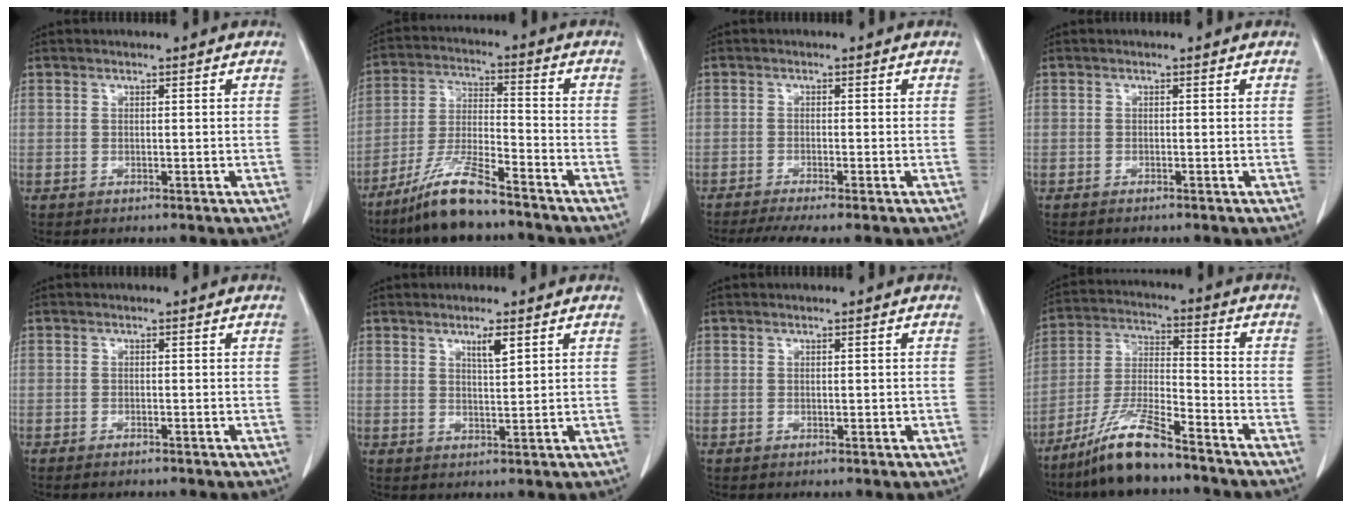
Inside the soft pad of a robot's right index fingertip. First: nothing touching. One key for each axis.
{"total": 10.6, "fx": -8.3, "fy": 1.2, "fz": 6.5, "tx": -0.134, "ty": -0.022, "tz": -0.160}
{"total": 5.6, "fx": -4.4, "fy": -0.1, "fz": 3.4, "tx": -0.050, "ty": -0.009, "tz": -0.071}
{"total": 0.6, "fx": -0.5, "fy": 0.0, "fz": 0.2, "tx": -0.009, "ty": -0.001, "tz": -0.009}
{"total": 0.9, "fx": -0.8, "fy": 0.2, "fz": 0.4, "tx": -0.011, "ty": -0.001, "tz": -0.011}
{"total": 2.9, "fx": 1.7, "fy": 0.4, "fz": 2.3, "tx": -0.041, "ty": -0.004, "tz": 0.030}
{"total": 0.8, "fx": 0.0, "fy": 0.4, "fz": 0.7, "tx": -0.010, "ty": -0.002, "tz": 0.005}
{"total": 11.3, "fx": -8.7, "fy": 1.2, "fz": 7.0, "tx": -0.147, "ty": -0.019, "tz": -0.170}